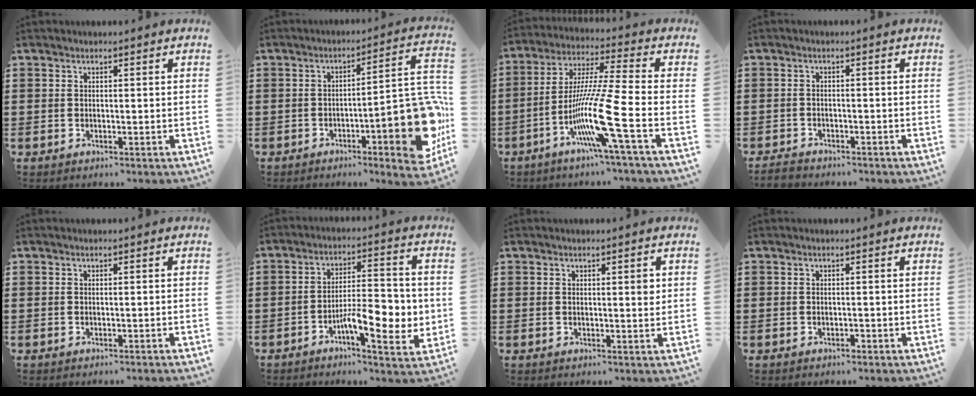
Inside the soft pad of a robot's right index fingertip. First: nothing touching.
{"total": 12.8, "force": [-4.3, 3.3, 11.6], "torque": [-0.143, -0.011, -0.071]}
{"total": 13.5, "force": [-5.8, -0.6, 12.2], "torque": [-0.259, -0.019, -0.120]}
{"total": 1.9, "force": [-1.9, 0.3, 0.2], "torque": [-0.015, -0.002, -0.042]}
{"total": 0.5, "force": [-0.5, -0.1, 0.3], "torque": [-0.005, -0.001, -0.009]}
{"total": 9.4, "force": [-2.9, 3.3, 8.3], "torque": [-0.116, 0.002, -0.046]}
{"total": 1.6, "force": [0.5, 0.4, 1.5], "torque": [-0.012, -0.003, 0.003]}
{"total": 0.6, "force": [-0.5, 0.2, 0.2], "torque": [-0.007, -0.001, -0.010]}